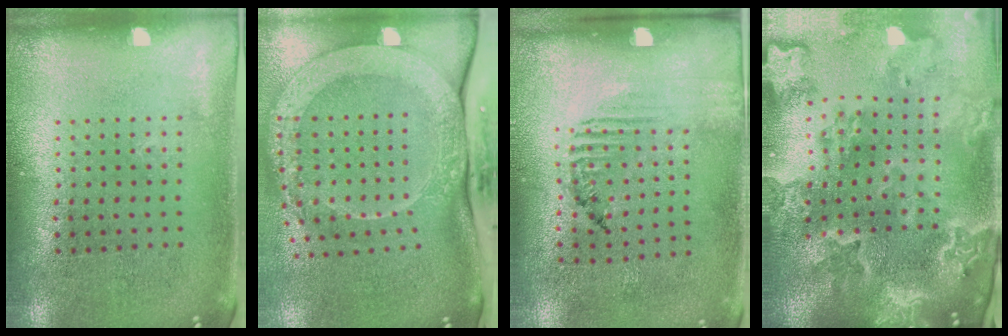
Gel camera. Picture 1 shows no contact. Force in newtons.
{"total": 3.3, "press": 2.3, "slide": 2.4}
{"total": 1.6, "press": 1.1, "slide": 1.2}
{"total": 4.6, "press": 3.8, "slide": 2.6}